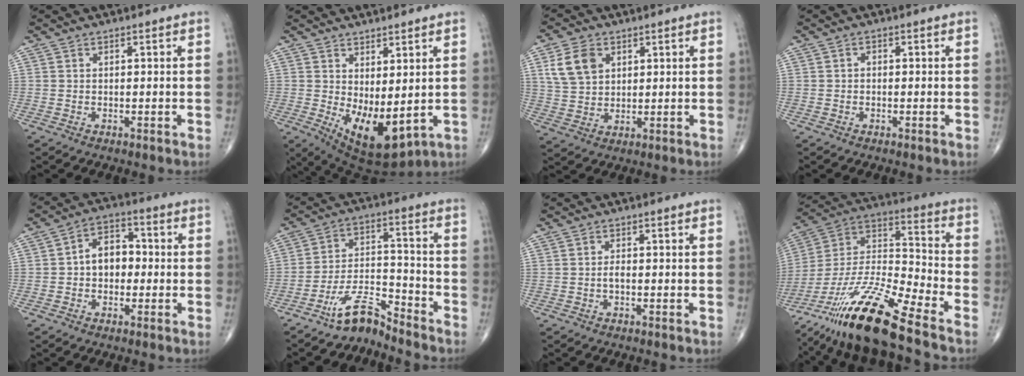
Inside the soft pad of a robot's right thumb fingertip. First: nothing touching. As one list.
[{"total": 10.5, "force": [-0.3, 4.7, 9.3], "torque": [-0.142, -0.021, 0.018]}, {"total": 7.9, "force": [3.1, 5.6, 4.7], "torque": [-0.078, -0.006, 0.064]}, {"total": 0.9, "force": [-0.1, 0.7, 0.6], "torque": [-0.007, 0.002, -0.004]}, {"total": 7.6, "force": [-0.3, 5.5, 5.3], "torque": [-0.062, 0.024, -0.018]}, {"total": 7.6, "force": [-6.9, 1.7, 2.7], "torque": [-0.042, 0.076, -0.135]}, {"total": 1.2, "force": [-0.4, 0.6, 1.0], "torque": [-0.018, 0.001, -0.007]}, {"total": 21.6, "force": [-15.1, 3.3, 15.1], "torque": [-0.319, 0.046, -0.283]}]